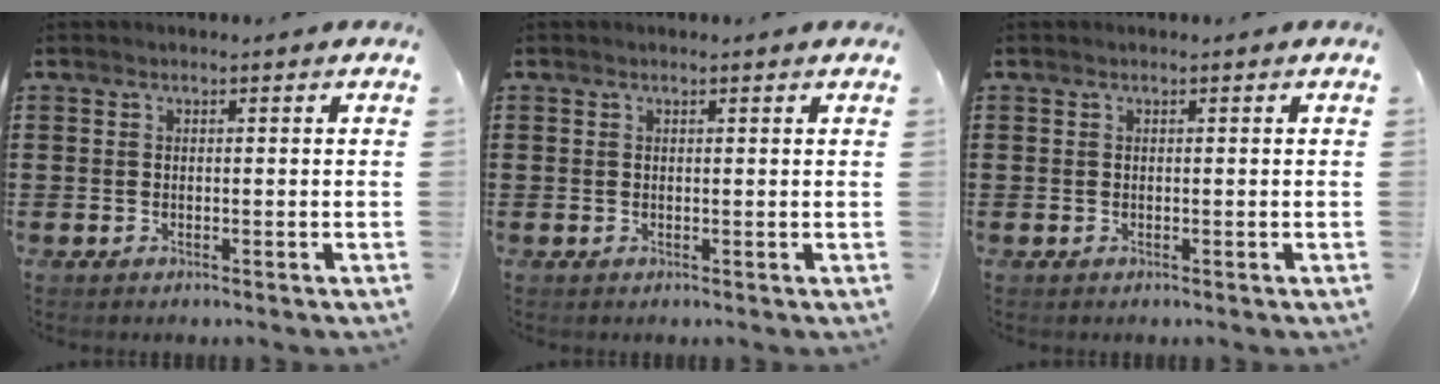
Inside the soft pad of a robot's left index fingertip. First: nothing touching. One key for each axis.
{"total": 0.5, "fx": 0.4, "fy": -0.1, "fz": 0.4, "tx": -0.007, "ty": -0.001, "tz": 0.007}
{"total": 0.0}